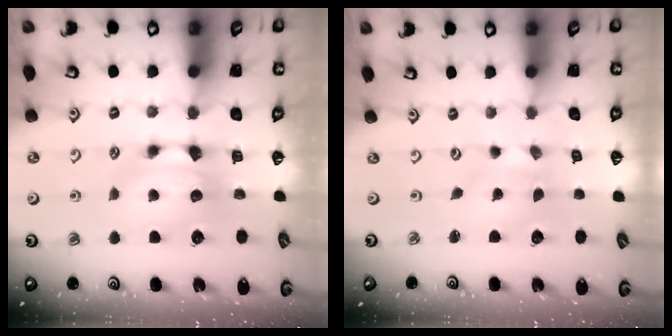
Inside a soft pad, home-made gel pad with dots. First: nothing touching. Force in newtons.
{"total": 4.4, "press": 4.3, "slide": 0.9}